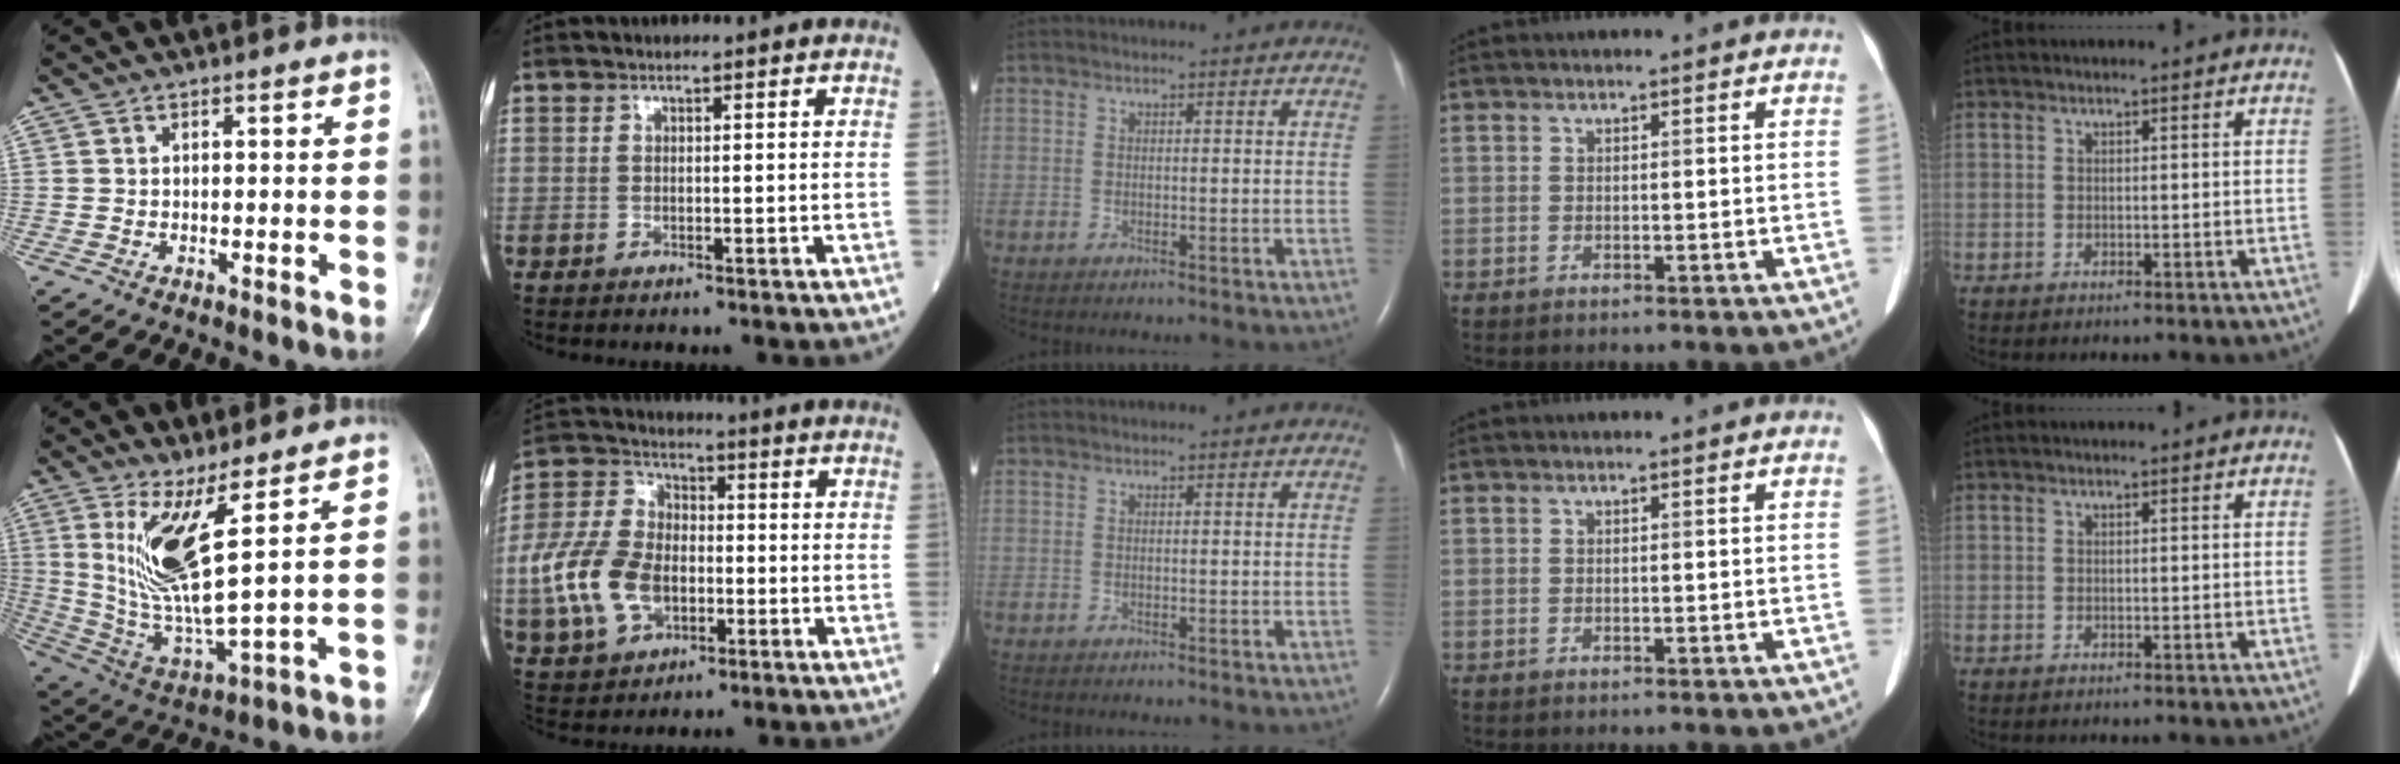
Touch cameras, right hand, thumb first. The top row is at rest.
{"thumb": {"total": 13.7, "force": [5.3, 1.9, 12.5], "torque": [-0.268, -0.055, 0.117]}, "index": {"total": 13.2, "force": [-2.8, 8.9, 9.3], "torque": [-0.226, 0.018, -0.047]}}